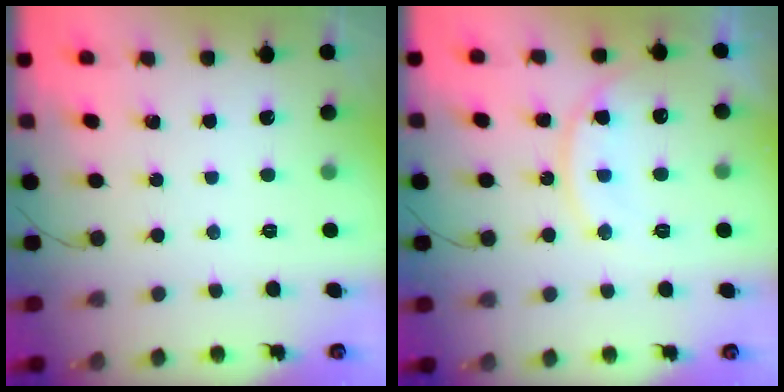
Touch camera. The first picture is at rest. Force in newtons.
{"total": 14.3, "press": 14.3, "slide": 1.2}